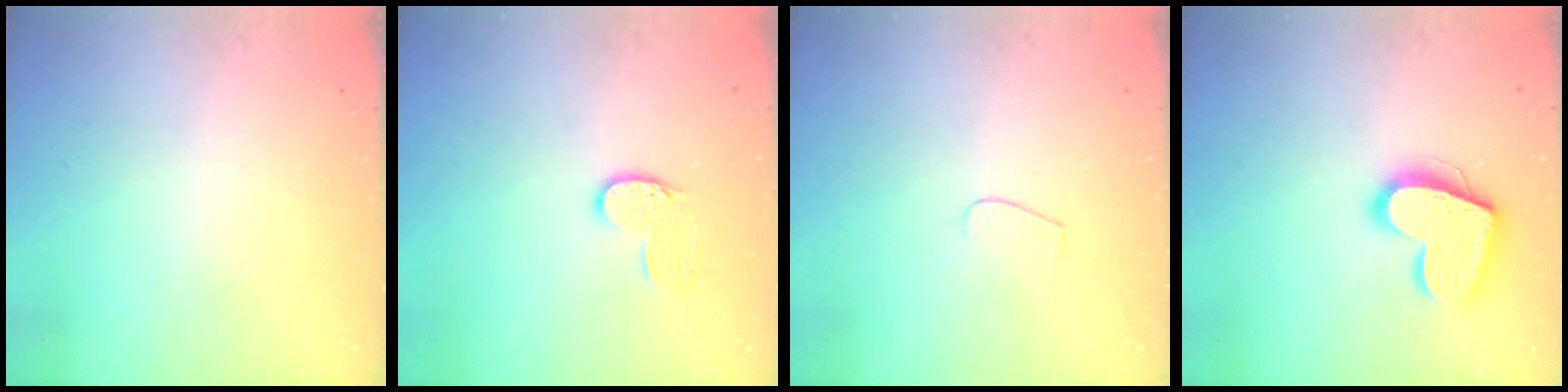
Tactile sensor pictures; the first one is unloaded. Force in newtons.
{"total": 7.4, "press": 7.4, "slide": 0.2}
{"total": 3.7, "press": 3.7, "slide": 0.3}
{"total": 15.8, "press": 15.7, "slide": 1.4}